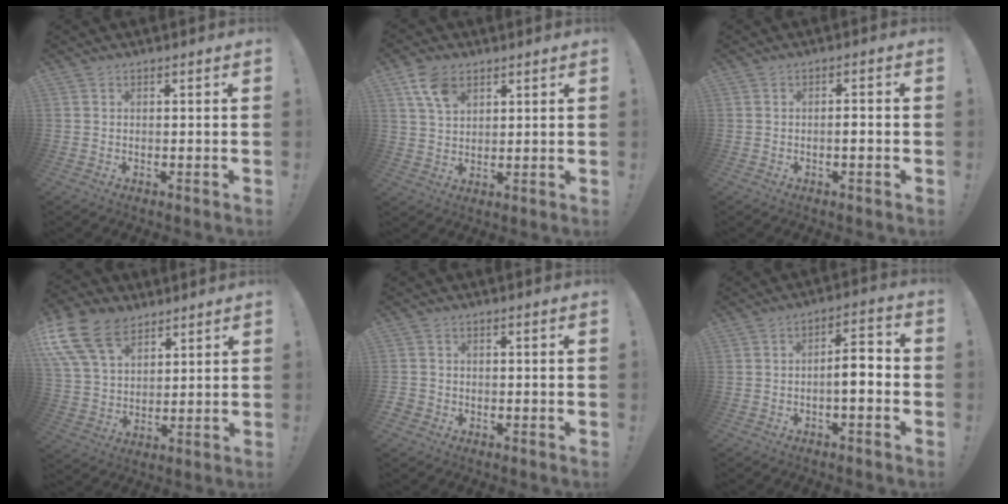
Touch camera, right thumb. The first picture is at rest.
{"total": 8.0, "force": [4.4, 4.9, 4.6], "torque": [-0.083, -0.011, 0.085]}
{"total": 2.2, "force": [-1.1, 0.2, 2.0], "torque": [-0.029, 0.001, -0.021]}
{"total": 17.0, "force": [9.8, 10.5, 9.1], "torque": [-0.187, -0.049, 0.184]}
{"total": 1.8, "force": [-0.6, 1.6, 0.6], "torque": [-0.009, 0.004, -0.011]}
{"total": 7.2, "force": [-2.0, 2.3, 6.5], "torque": [-0.098, 0.009, -0.037]}